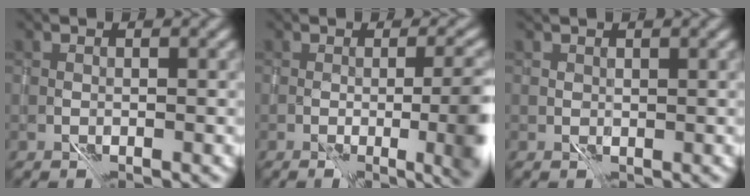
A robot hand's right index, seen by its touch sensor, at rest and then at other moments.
{"total": 8.8, "force": [-1.1, 3.0, 8.2], "torque": [-0.080, -0.008, 0.004]}
{"total": 0.8, "force": [0.7, 0.3, 0.2], "torque": [-0.002, 0.005, 0.015]}